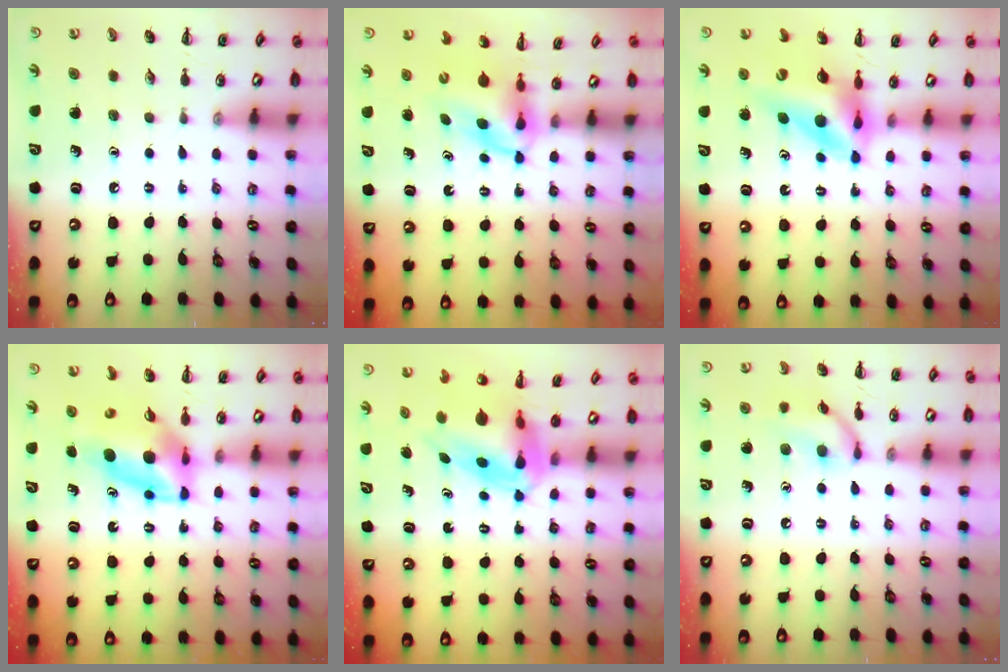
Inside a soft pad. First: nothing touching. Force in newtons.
{"total": 5.8, "press": 5.8, "slide": 1.0}
{"total": 12.0, "press": 11.4, "slide": 3.7}
{"total": 7.2, "press": 6.9, "slide": 2.0}
{"total": 6.4, "press": 6.1, "slide": 1.9}
{"total": 11.0, "press": 11.0, "slide": 0.6}